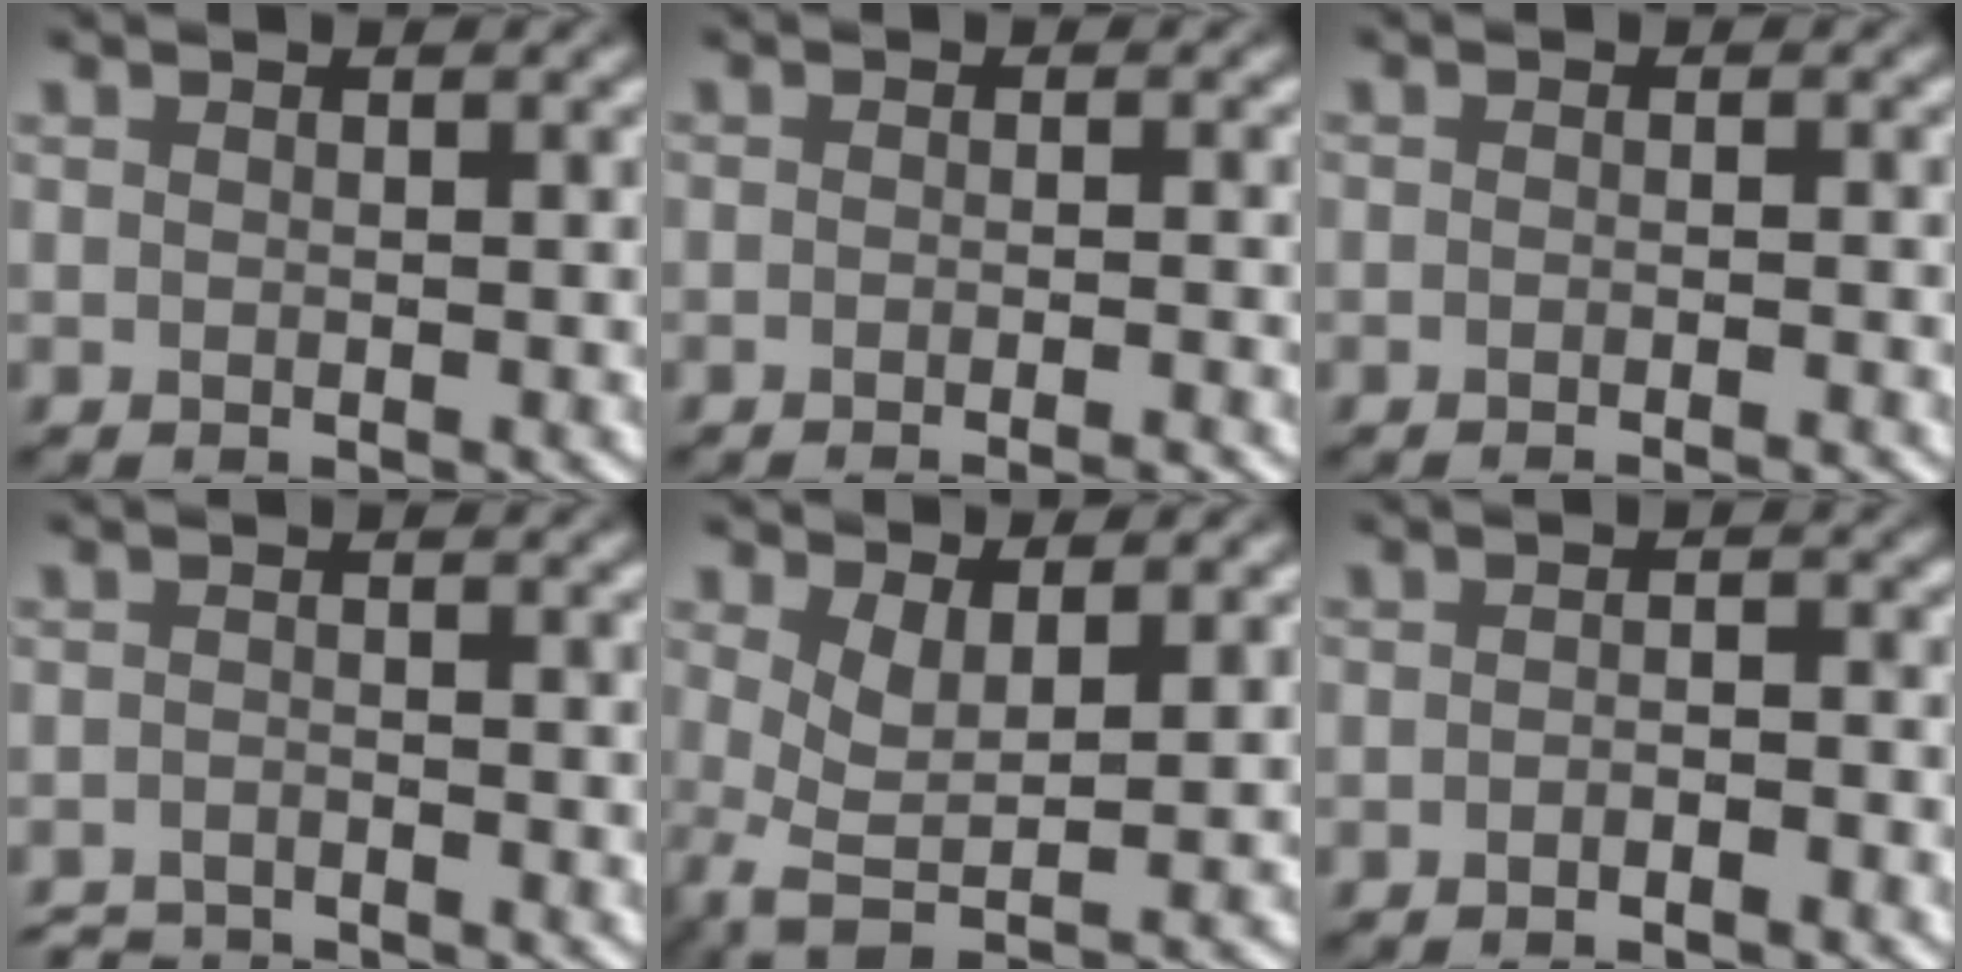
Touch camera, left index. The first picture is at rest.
{"total": 2.2, "force": [-1.5, 0.3, 1.5], "torque": [-0.012, -0.004, -0.029]}
{"total": 1.6, "force": [-1.2, 0.2, 1.0], "torque": [-0.006, -0.004, -0.024]}
{"total": 2.3, "force": [-2.3, 0.1, 0.0], "torque": [0.002, -0.006, -0.046]}
{"total": 3.0, "force": [0.3, 1.0, 2.8], "torque": [-0.060, -0.008, 0.004]}
{"total": 1.9, "force": [-1.5, 0.4, 1.1], "torque": [-0.018, 0.001, -0.028]}